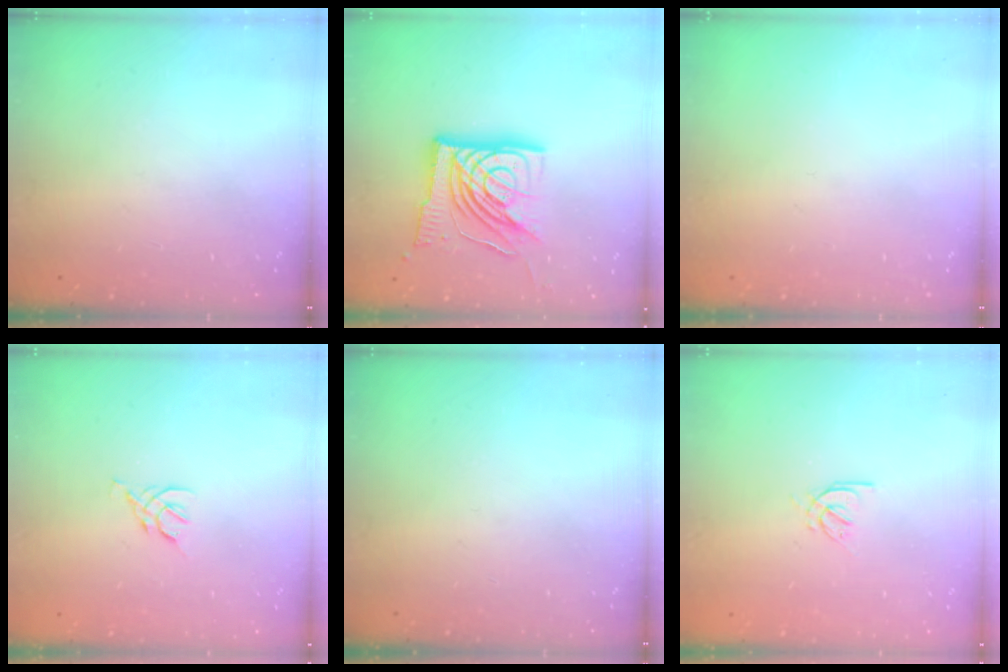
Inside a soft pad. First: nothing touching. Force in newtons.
{"total": 18.0, "press": 17.9, "slide": 1.8}
{"total": 0.0}
{"total": 2.5, "press": 2.5, "slide": 0.7}
{"total": 0.0}
{"total": 2.6, "press": 2.5, "slide": 0.7}